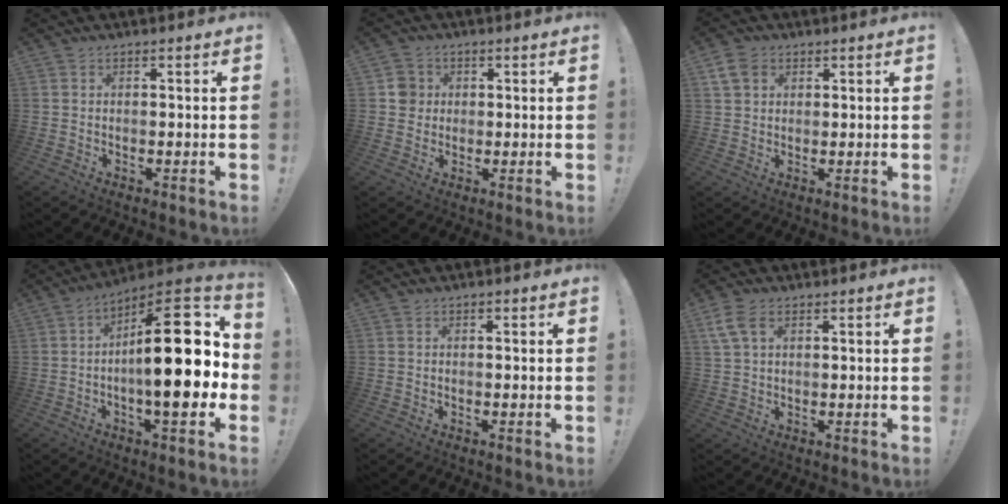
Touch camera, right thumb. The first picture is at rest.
{"total": 5.4, "force": [0.8, 5.1, 1.4], "torque": [-0.015, 0.008, 0.019]}
{"total": 6.0, "force": [3.0, 4.3, 3.0], "torque": [-0.051, -0.002, 0.060]}
{"total": 25.9, "force": [0.2, 9.2, 24.2], "torque": [-0.357, -0.003, 0.004]}
{"total": 0.0}
{"total": 6.1, "force": [2.8, 3.3, 4.3], "torque": [-0.086, -0.002, 0.055]}